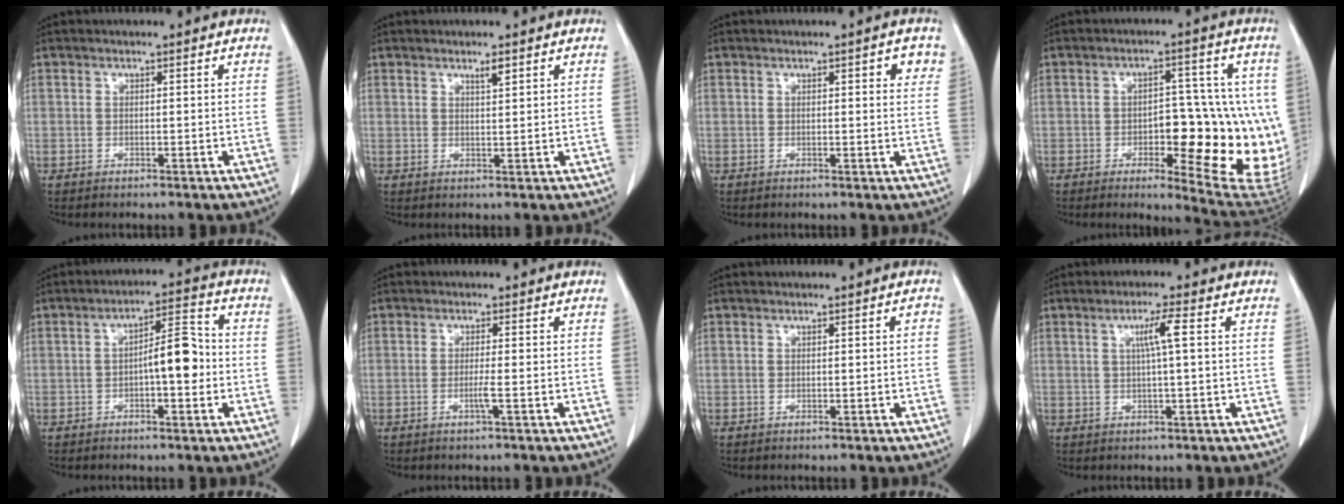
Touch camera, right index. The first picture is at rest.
{"total": 1.5, "force": [1.1, 0.1, 1.1], "torque": [-0.021, -0.003, 0.020]}
{"total": 2.5, "force": [1.1, 0.8, 2.1], "torque": [-0.018, 0.001, 0.010]}
{"total": 15.8, "force": [-1.9, 5.3, 14.8], "torque": [-0.146, 0.006, -0.009]}
{"total": 6.7, "force": [-1.0, 1.8, 6.4], "torque": [-0.099, 0.022, -0.017]}
{"total": 1.8, "force": [-0.6, -0.4, 1.6], "torque": [-0.032, -0.002, -0.014]}
{"total": 0.5, "force": [0.0, 0.2, 0.5], "torque": [-0.005, 0.001, 0.001]}
{"total": 3.6, "force": [0.8, -0.5, 3.5], "torque": [-0.064, 0.003, 0.014]}